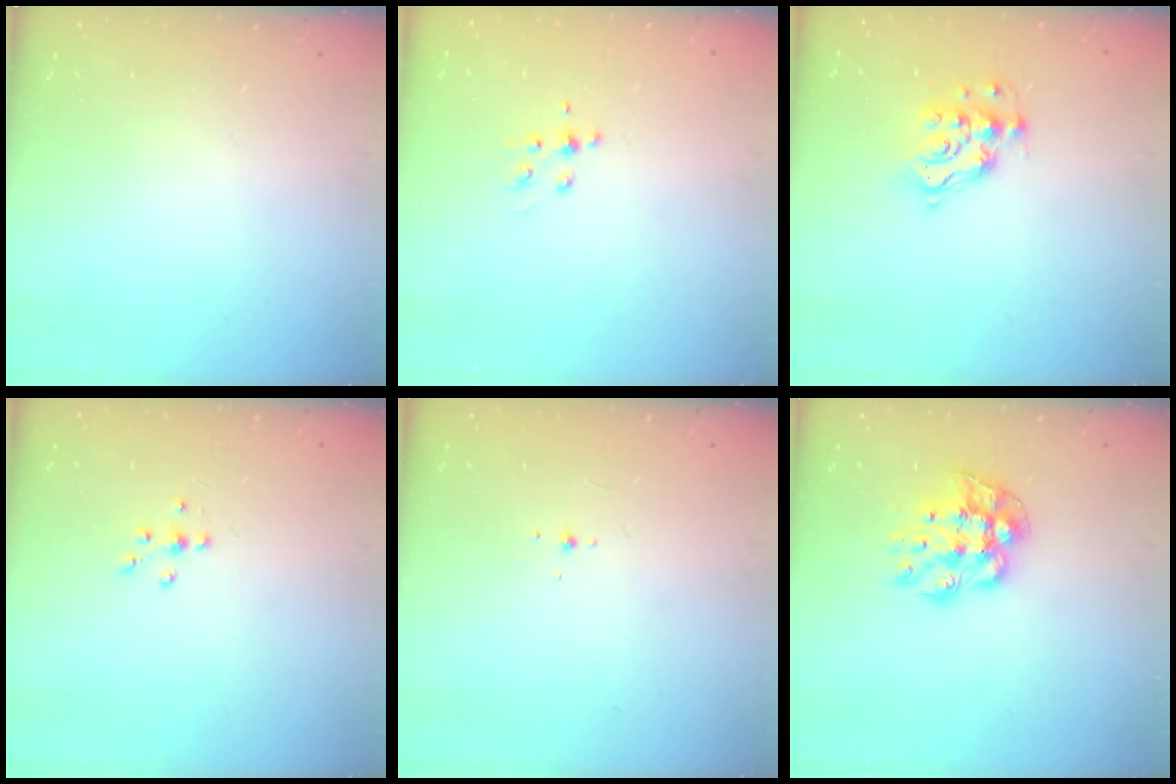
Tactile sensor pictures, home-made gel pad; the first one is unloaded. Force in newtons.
{"total": 5.1, "press": 4.9, "slide": 1.2}
{"total": 10.7, "press": 10.7, "slide": 0.6}
{"total": 3.4, "press": 3.3, "slide": 1.0}
{"total": 2.1, "press": 1.9, "slide": 0.8}
{"total": 10.8, "press": 10.8, "slide": 0.7}